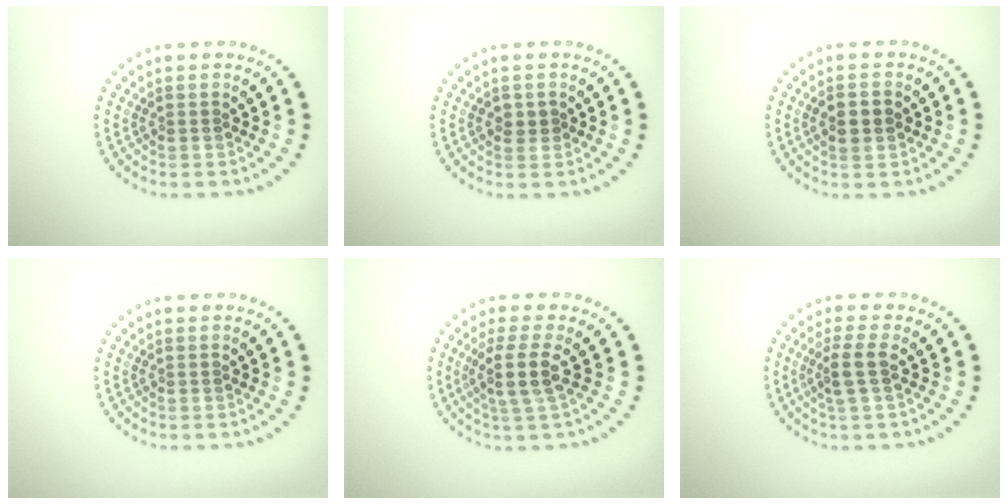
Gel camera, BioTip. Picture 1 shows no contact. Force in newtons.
{"total": 1.3, "press": 1.2, "slide": 0.4}
{"total": 2.1, "press": 2.1, "slide": 0.1}
{"total": 0.0}
{"total": 3.0, "press": 2.3, "slide": 1.8}
{"total": 2.4, "press": 1.9, "slide": 1.4}